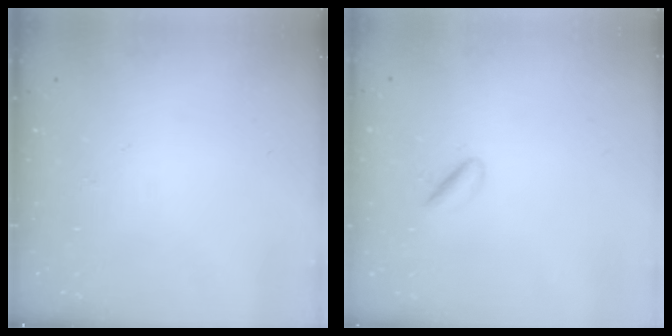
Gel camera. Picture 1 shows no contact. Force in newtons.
{"total": 2.6, "press": 2.5, "slide": 0.8}